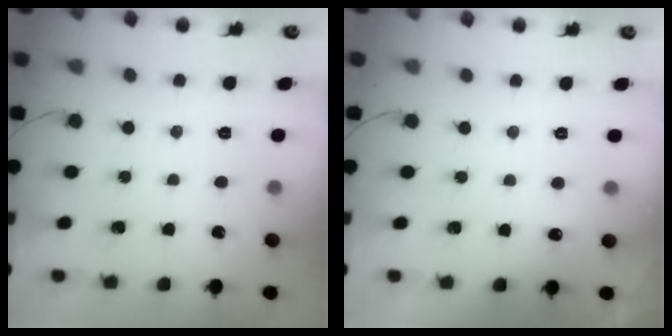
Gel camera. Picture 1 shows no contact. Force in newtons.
{"total": 2.9, "press": 2.7, "slide": 1.2}